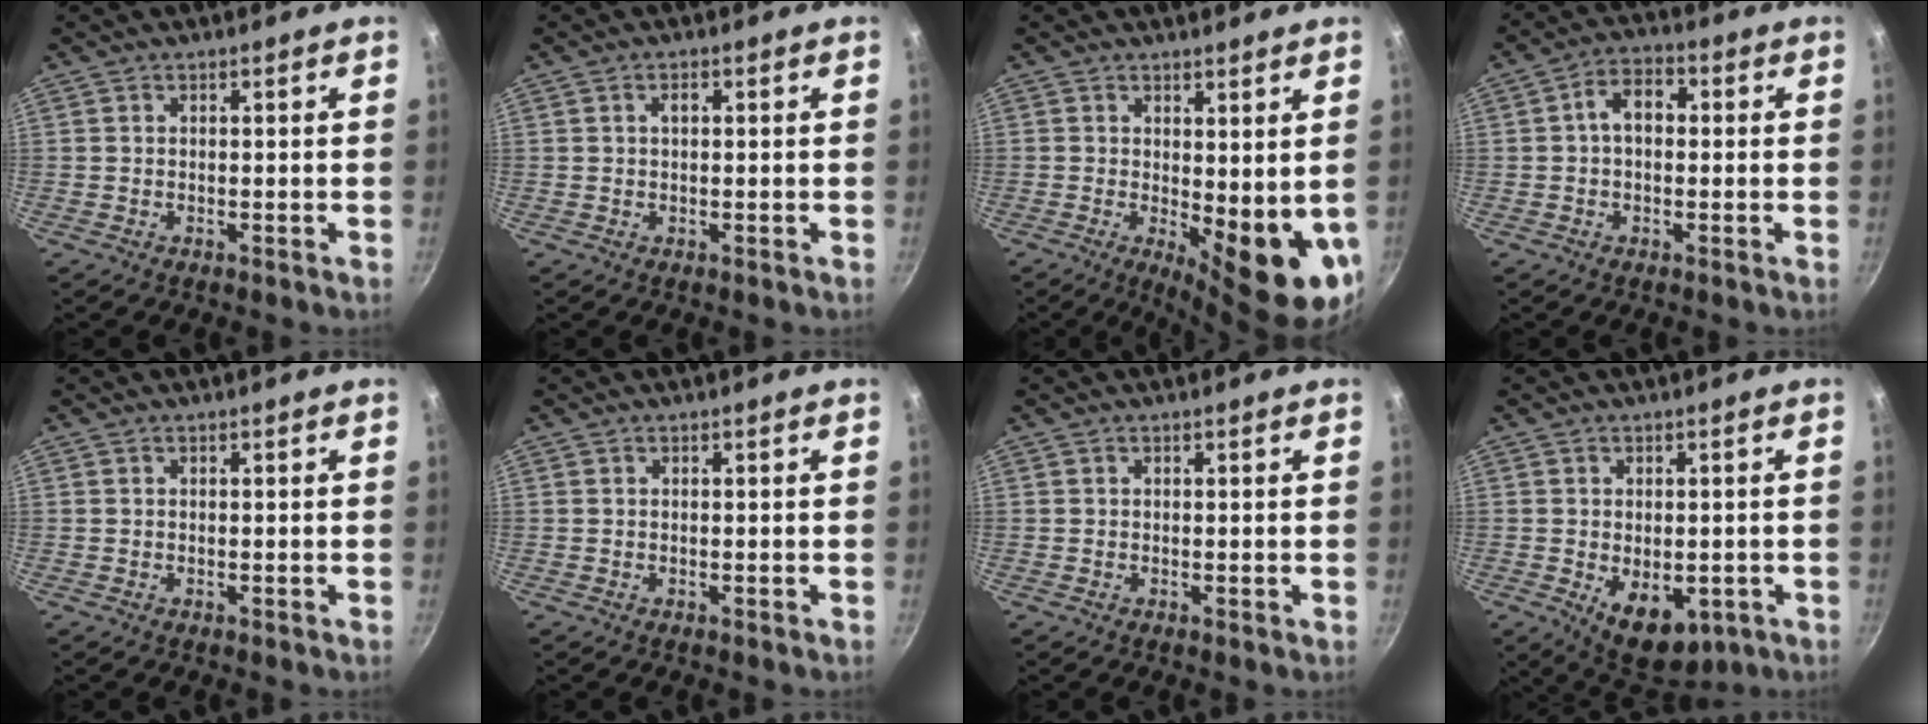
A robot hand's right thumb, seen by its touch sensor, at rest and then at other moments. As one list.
[{"total": 1.4, "force": [0.3, 0.9, 1.1], "torque": [-0.016, 0.006, 0.004]}, {"total": 11.0, "force": [0.1, 4.1, 10.2], "torque": [-0.110, -0.020, 0.013]}, {"total": 6.2, "force": [0.5, 4.1, 4.6], "torque": [-0.057, 0.018, -0.002]}, {"total": 0.0}, {"total": 0.0}, {"total": 0.0}, {"total": 9.8, "force": [-2.5, 6.1, 7.3], "torque": [-0.075, -0.004, -0.018]}]